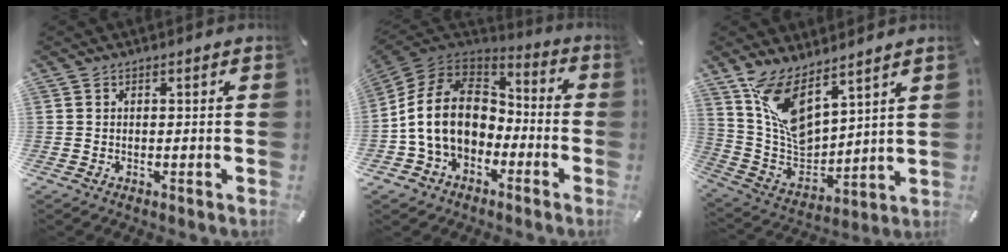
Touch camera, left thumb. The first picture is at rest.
{"total": 15.8, "force": [-2.2, 12.3, 9.7], "torque": [-0.224, 0.026, -0.041]}
{"total": 12.3, "force": [8.4, 6.1, 6.6], "torque": [-0.150, -0.063, 0.161]}